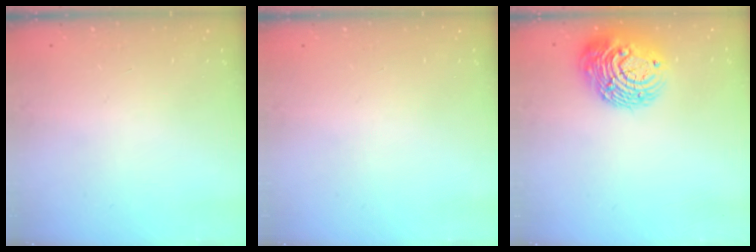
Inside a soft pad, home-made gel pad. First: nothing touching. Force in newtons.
{"total": 0.0}
{"total": 13.0, "press": 13.0, "slide": 1.1}